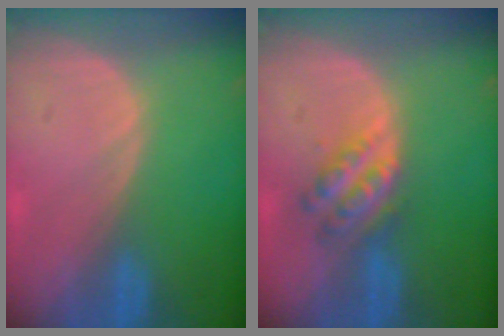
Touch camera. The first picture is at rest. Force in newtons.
{"total": 5.4, "press": 4.9, "slide": 2.3}